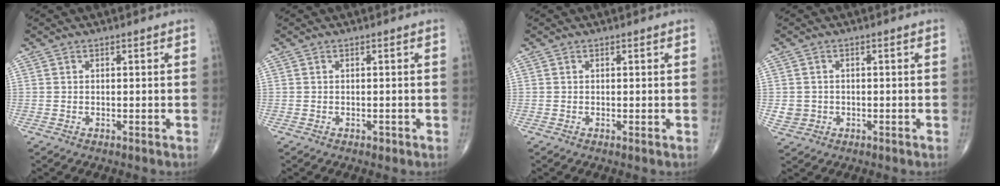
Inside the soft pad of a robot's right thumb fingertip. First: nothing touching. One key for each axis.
{"total": 0.6, "fx": -0.4, "fy": 0.3, "fz": 0.3, "tx": -0.001, "ty": 0.000, "tz": -0.006}
{"total": 0.0}
{"total": 2.8, "fx": -0.5, "fy": 2.6, "fz": 0.8, "tx": -0.001, "ty": 0.004, "tz": -0.004}